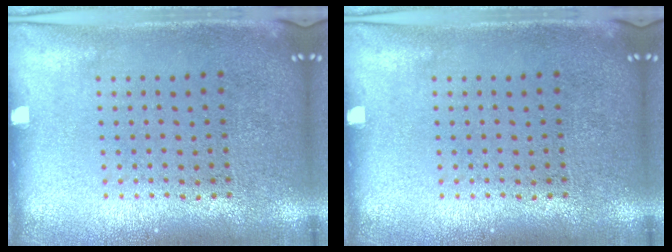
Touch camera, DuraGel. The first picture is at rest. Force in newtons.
{"total": 0.0}